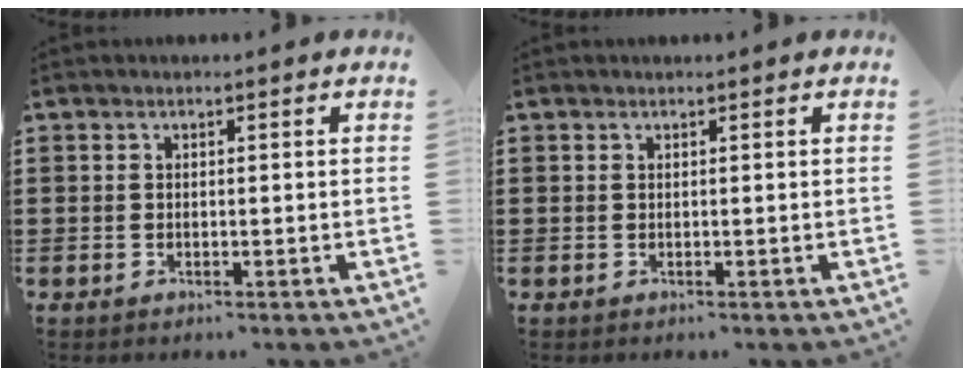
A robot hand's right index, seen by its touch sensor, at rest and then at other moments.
{"total": 0.0}